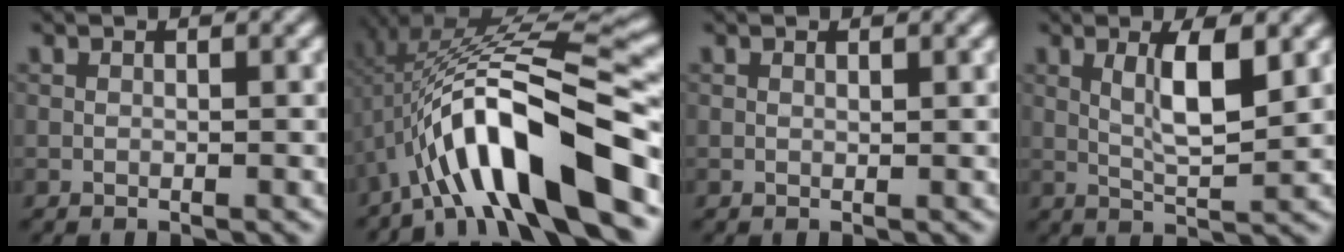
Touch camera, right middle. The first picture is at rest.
{"total": 12.2, "force": [-5.1, 3.2, 10.7], "torque": [-0.178, 0.024, -0.078]}
{"total": 0.0}
{"total": 4.1, "force": [1.2, 0.7, 3.8], "torque": [-0.071, 0.001, 0.031]}